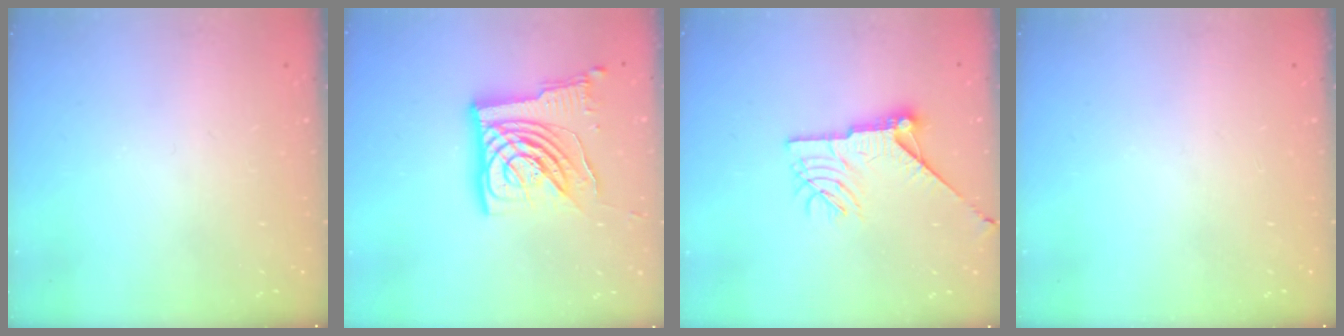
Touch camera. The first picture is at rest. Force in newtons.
{"total": 16.6, "press": 16.4, "slide": 2.1}
{"total": 13.0, "press": 13.0, "slide": 0.7}
{"total": 0.0}